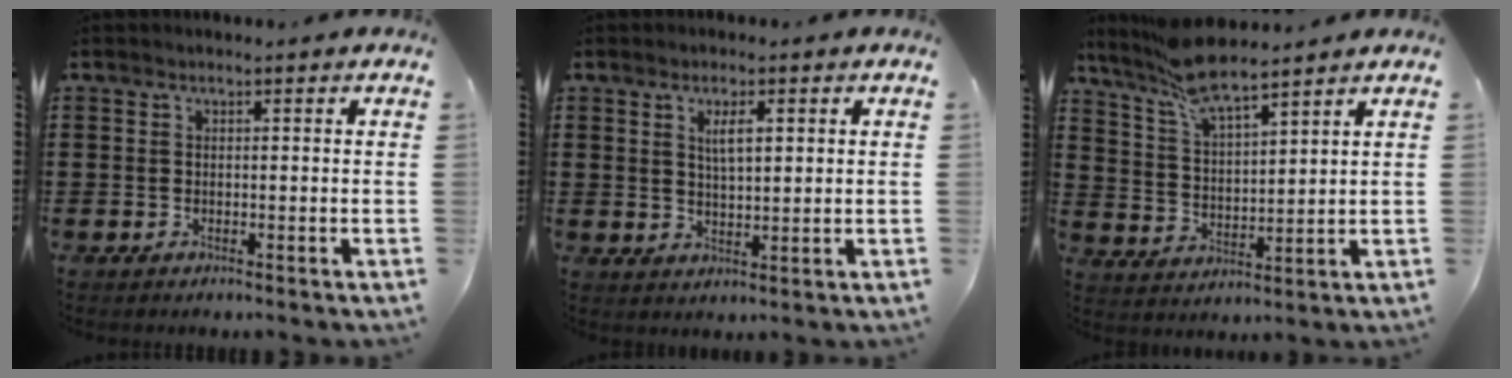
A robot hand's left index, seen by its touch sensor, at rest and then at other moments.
{"total": 3.4, "force": [1.3, 1.0, 3.0], "torque": [-0.053, 0.002, 0.018]}
{"total": 8.4, "force": [7.3, 1.5, 4.0], "torque": [-0.101, -0.023, 0.133]}